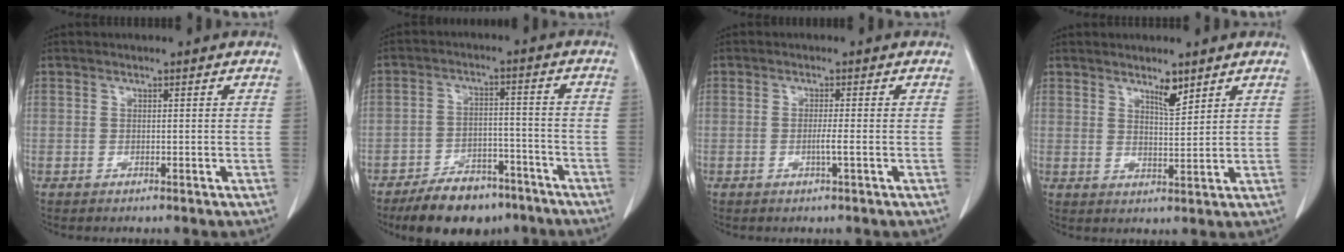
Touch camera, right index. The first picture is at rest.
{"total": 12.9, "force": [-10.0, 5.8, 5.7], "torque": [-0.079, 0.021, -0.158]}
{"total": 1.8, "force": [-0.5, -0.3, 1.8], "torque": [-0.035, -0.002, -0.010]}
{"total": 3.5, "force": [2.6, 0.7, 2.3], "torque": [-0.041, -0.005, 0.047]}